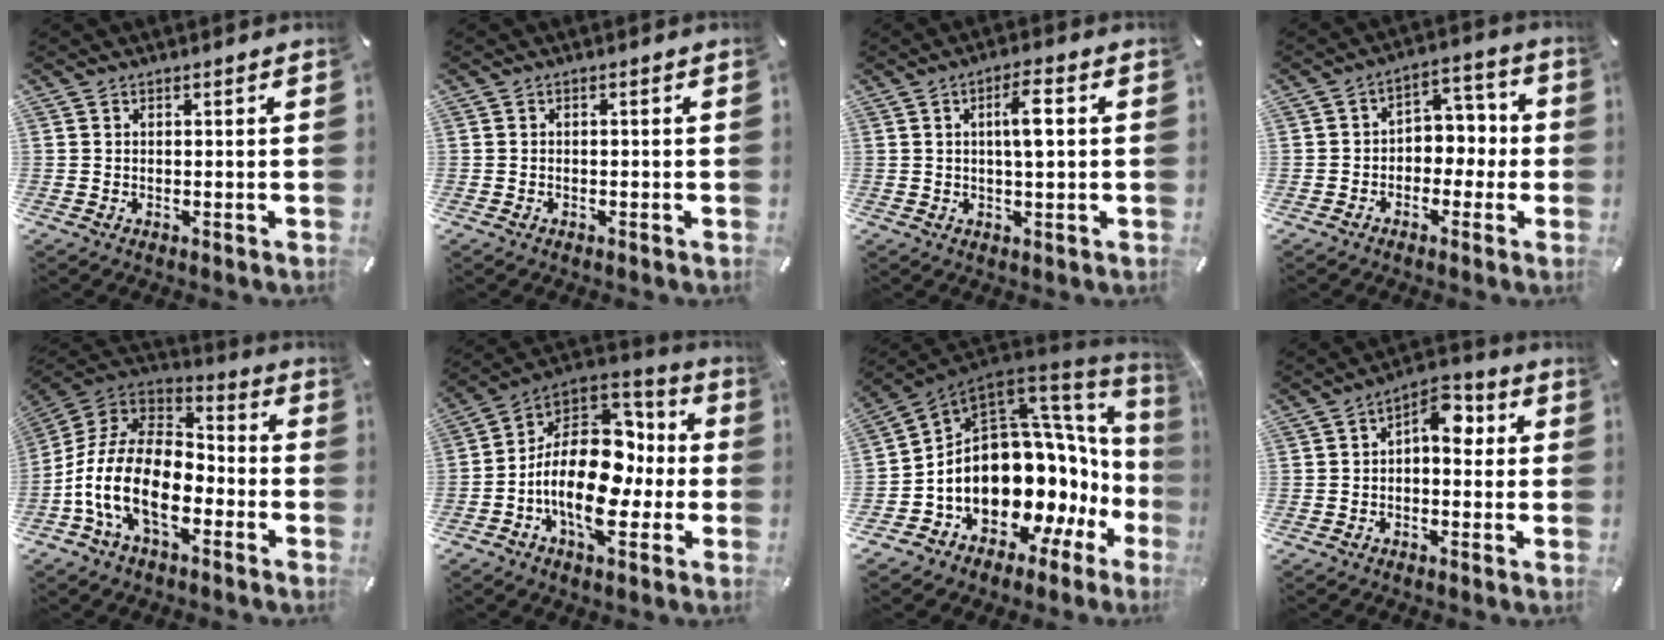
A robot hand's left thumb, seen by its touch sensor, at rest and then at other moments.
{"total": 0.7, "force": [-0.5, 0.4, 0.4], "torque": [-0.010, -0.001, -0.008]}
{"total": 6.3, "force": [0.8, 1.6, 6.1], "torque": [-0.109, 0.004, 0.008]}
{"total": 5.9, "force": [-1.7, 5.0, 2.6], "torque": [-0.026, 0.013, -0.039]}
{"total": 18.1, "force": [-7.8, 10.5, 12.5], "torque": [-0.266, 0.025, -0.135]}
{"total": 22.2, "force": [-3.1, 14.1, 16.8], "torque": [-0.315, 0.005, -0.046]}
{"total": 21.3, "force": [-2.1, 13.3, 16.5], "torque": [-0.262, -0.069, -0.001]}
{"total": 7.7, "force": [1.1, 4.4, 6.1], "torque": [-0.080, -0.003, 0.010]}